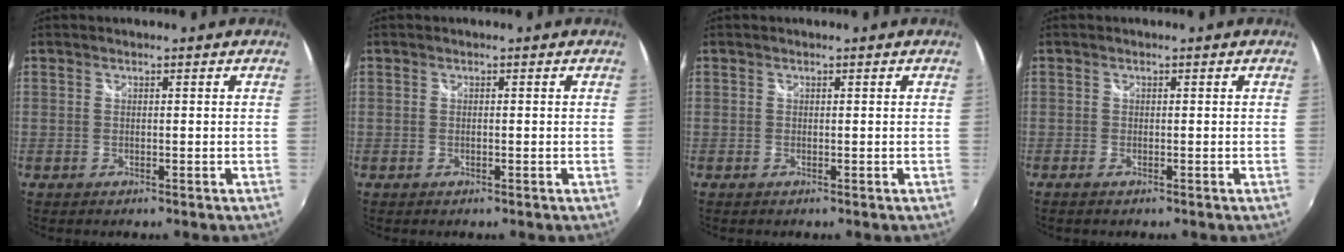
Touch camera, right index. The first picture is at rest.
{"total": 0.0}
{"total": 0.0}
{"total": 0.9, "force": [-0.7, 0.4, 0.5], "torque": [-0.010, -0.005, -0.015]}